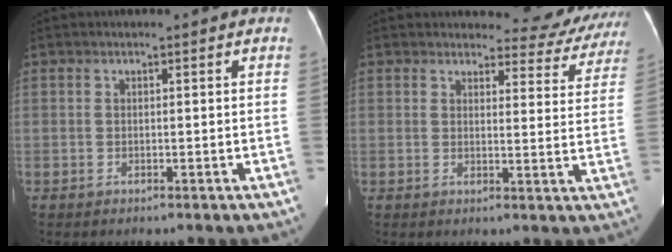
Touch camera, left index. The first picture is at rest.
{"total": 10.3, "force": [9.8, 3.0, 0.3], "torque": [0.028, -0.032, 0.085]}